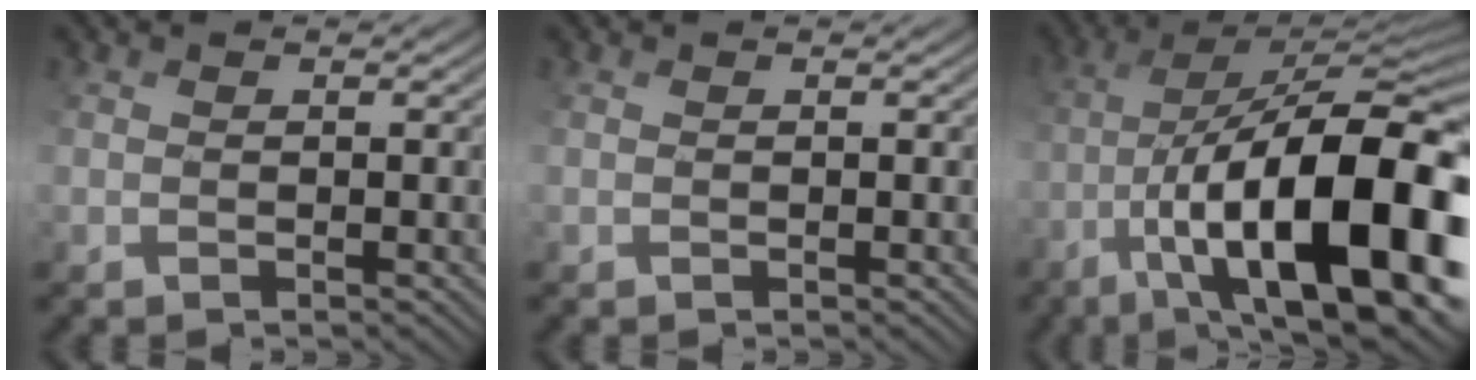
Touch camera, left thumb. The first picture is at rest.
{"total": 0.0}
{"total": 19.9, "force": [-6.7, 6.7, 17.5], "torque": [-0.262, 0.003, -0.103]}